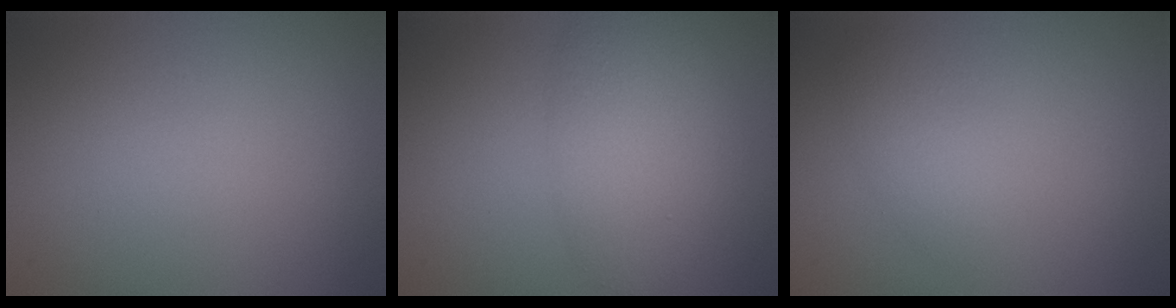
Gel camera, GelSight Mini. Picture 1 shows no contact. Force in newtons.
{"total": 4.8, "press": 4.8, "slide": 0.2}
{"total": 1.7, "press": 1.7, "slide": 0.1}